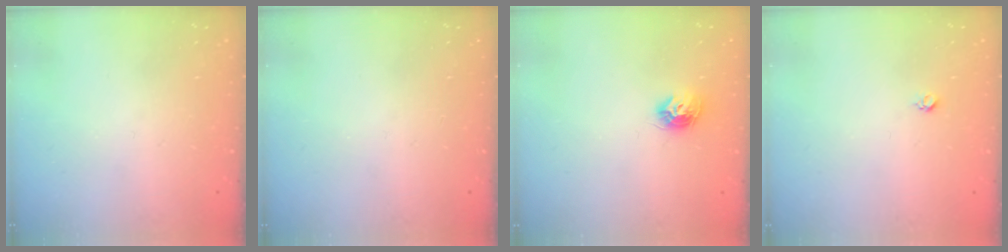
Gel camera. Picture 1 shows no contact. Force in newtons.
{"total": 0.0}
{"total": 8.3, "press": 8.3, "slide": 0.2}
{"total": 3.0, "press": 2.9, "slide": 0.4}